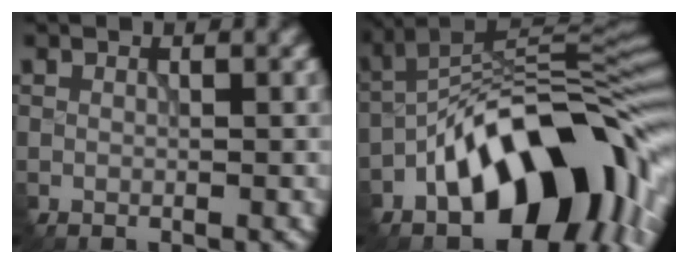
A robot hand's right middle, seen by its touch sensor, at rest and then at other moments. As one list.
[{"total": 15.0, "force": [-6.4, 7.4, 11.4], "torque": [-0.147, 0.019, -0.120]}]